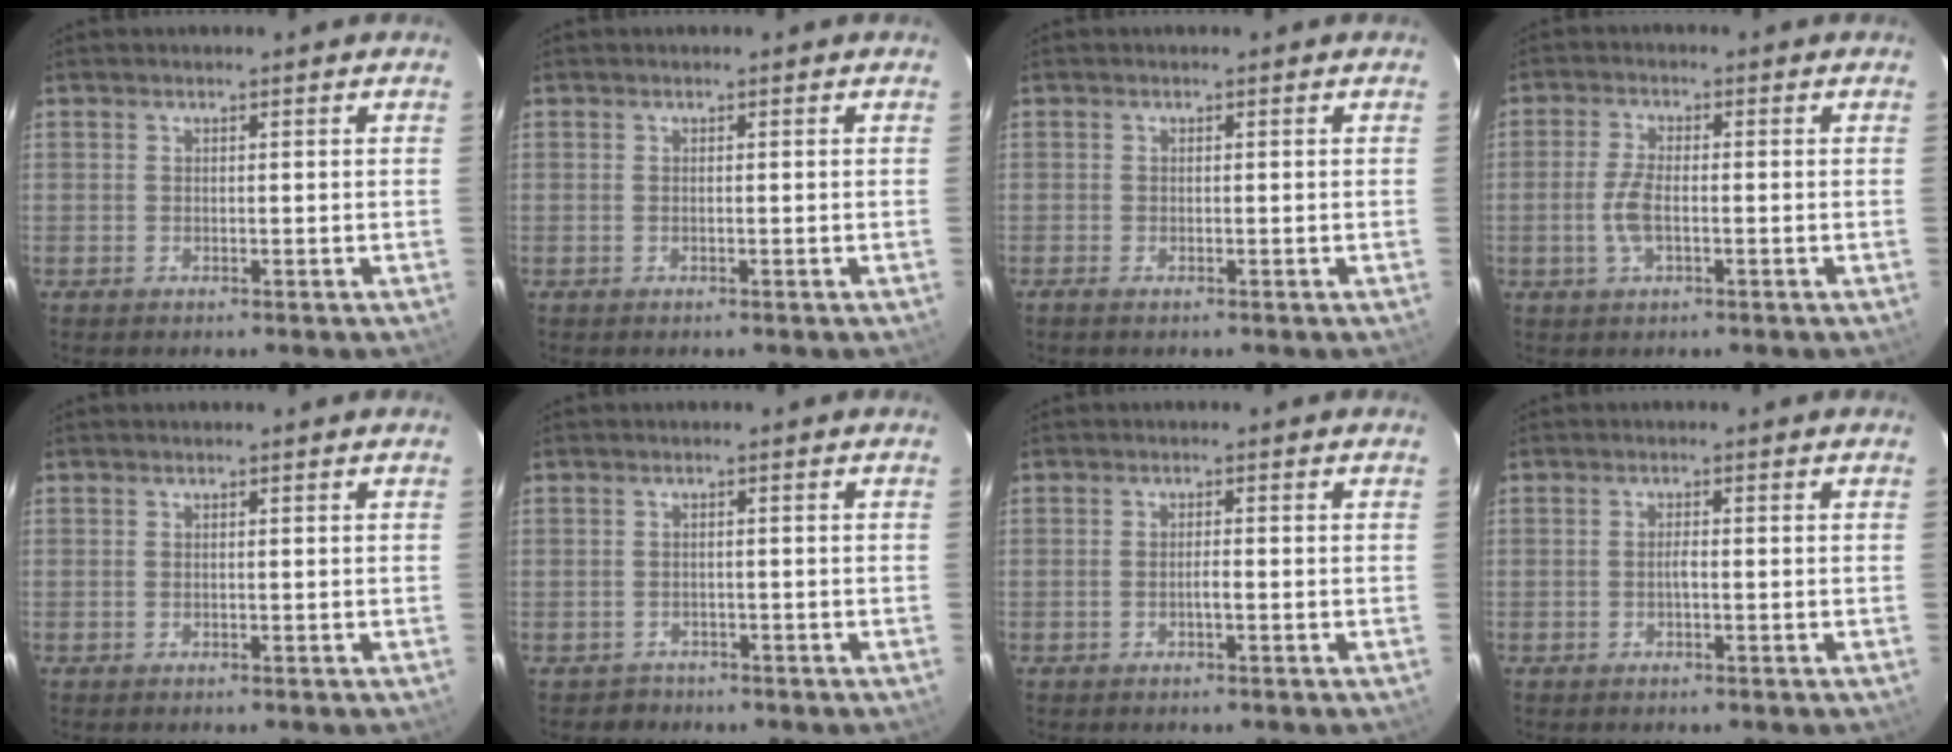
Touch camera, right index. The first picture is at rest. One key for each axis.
{"total": 0.0}
{"total": 0.7, "fx": -0.5, "fy": 0.2, "fz": 0.4, "tx": -0.009, "ty": -0.003, "tz": -0.010}
{"total": 4.6, "fx": -1.2, "fy": 1.8, "fz": 4.1, "tx": -0.092, "ty": -0.001, "tz": -0.023}
{"total": 0.0}
{"total": 2.4, "fx": -1.6, "fy": 1.8, "fz": -0.4, "tx": 0.004, "ty": 0.010, "tz": -0.022}
{"total": 1.0, "fx": -0.5, "fy": -0.1, "fz": 0.9, "tx": -0.016, "ty": 0.001, "tz": -0.010}
{"total": 1.1, "fx": -0.4, "fy": 0.2, "fz": 1.1, "tx": -0.020, "ty": 0.003, "tz": -0.008}